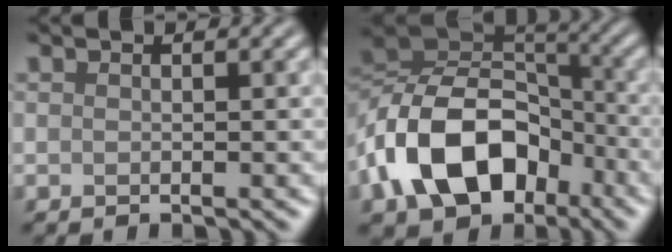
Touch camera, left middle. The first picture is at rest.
{"total": 12.7, "force": [-5.5, 8.2, 7.9], "torque": [-0.151, 0.008, -0.113]}